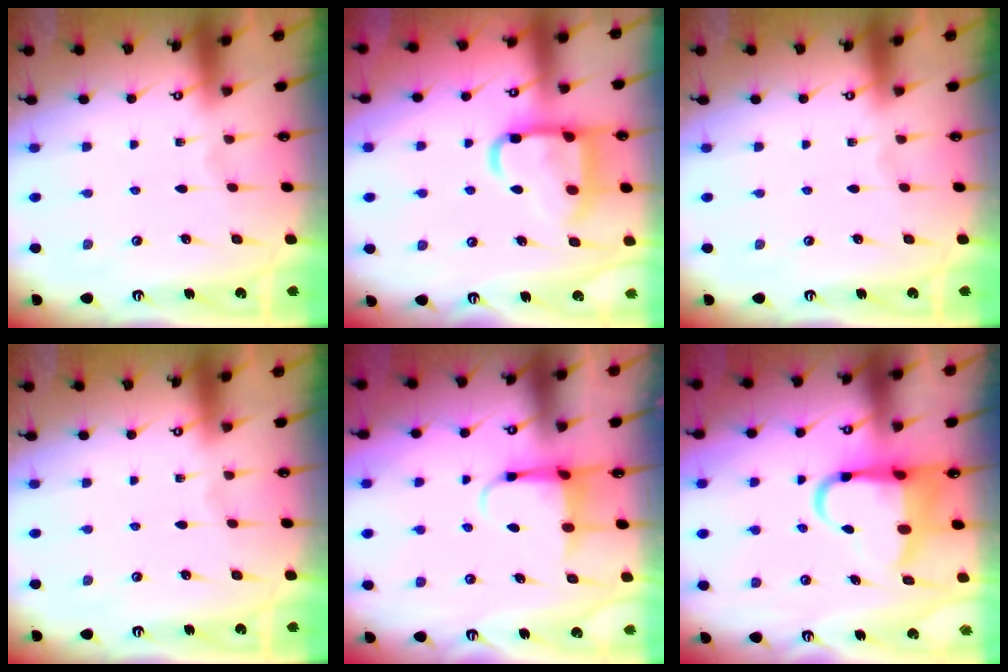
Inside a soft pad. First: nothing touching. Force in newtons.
{"total": 15.2, "press": 15.2, "slide": 1.5}
{"total": 0.0}
{"total": 0.0}
{"total": 4.8, "press": 4.8, "slide": 0.6}
{"total": 8.8, "press": 8.3, "slide": 2.9}